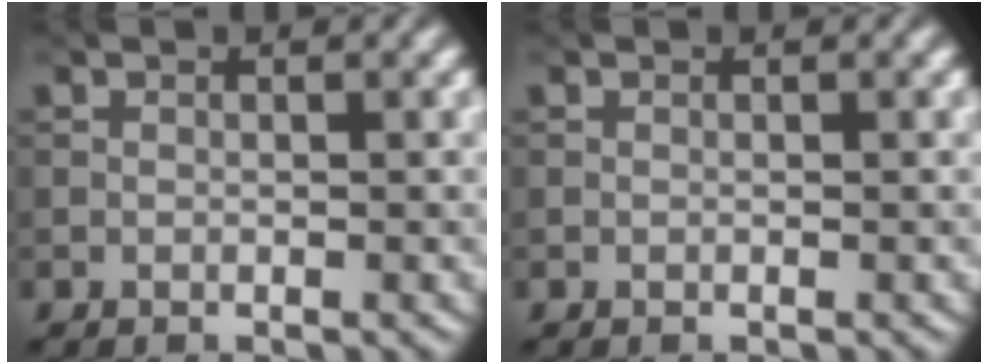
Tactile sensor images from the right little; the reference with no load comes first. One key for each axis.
{"total": 0.0}